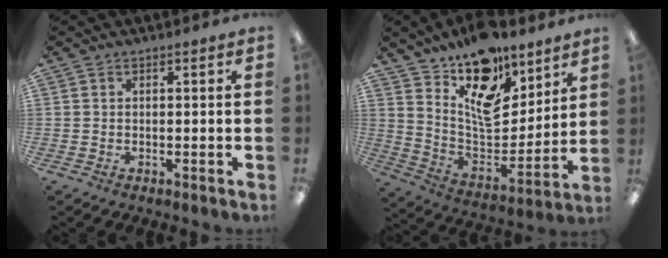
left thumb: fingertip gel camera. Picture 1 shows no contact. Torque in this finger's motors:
{"motor_torque": [0.55, 0.55, 1.25, -1.47, 0.14]}